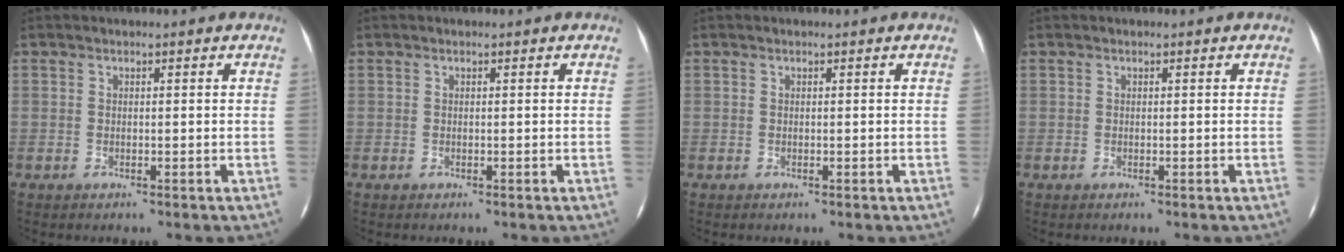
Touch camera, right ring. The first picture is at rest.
{"total": 0.0}
{"total": 0.0}
{"total": 0.0}